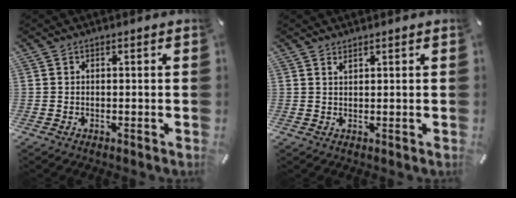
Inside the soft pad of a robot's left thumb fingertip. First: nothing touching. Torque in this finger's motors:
{"motor_torque": [0.23, 0.02, -0.17, 0.14, 0.03]}